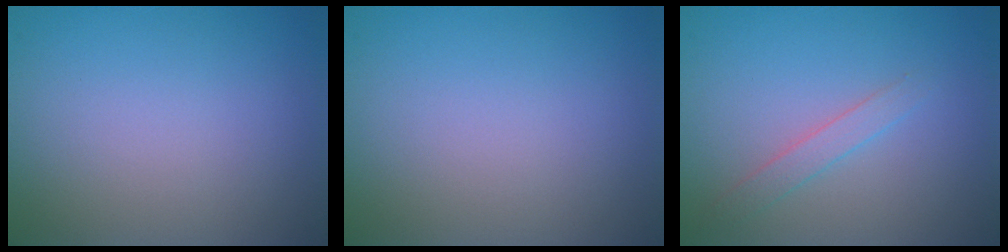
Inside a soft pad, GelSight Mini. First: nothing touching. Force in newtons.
{"total": 0.0}
{"total": 1.5, "press": 1.5, "slide": 0.1}